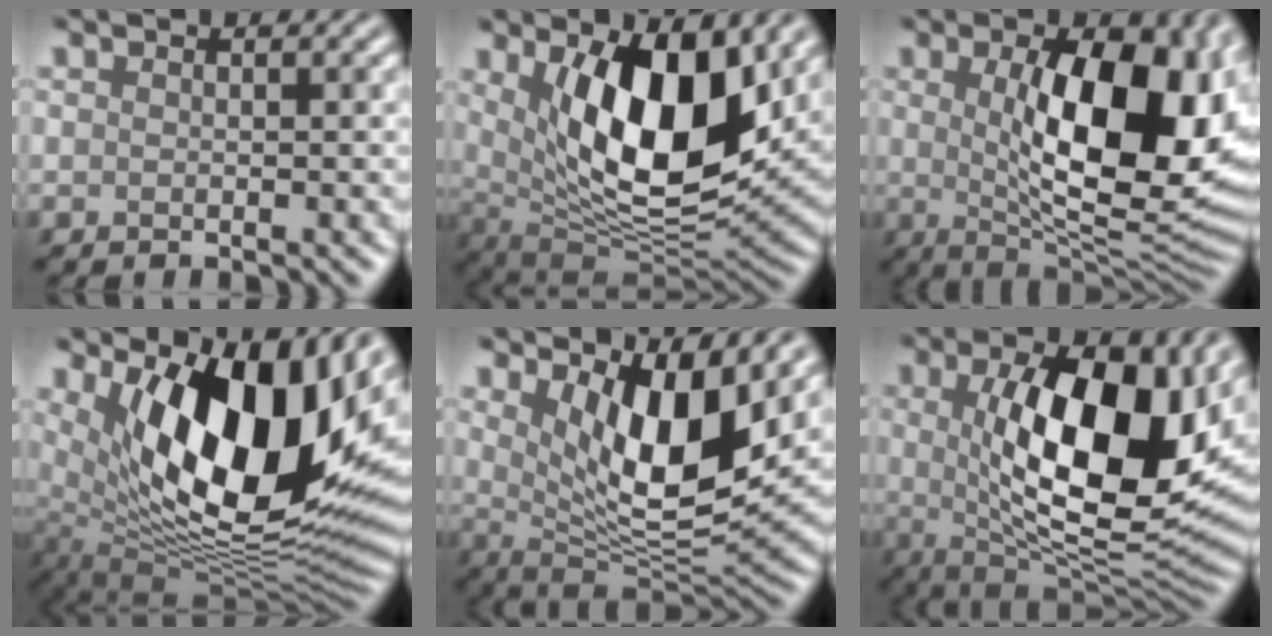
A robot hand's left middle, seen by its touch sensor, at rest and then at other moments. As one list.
[{"total": 11.3, "force": [3.2, 4.8, 9.8], "torque": [-0.153, -0.022, 0.059]}, {"total": 13.9, "force": [1.7, 6.0, 12.5], "torque": [-0.164, -0.006, 0.033]}, {"total": 15.5, "force": [4.9, 6.9, 13.0], "torque": [-0.184, -0.020, 0.080]}, {"total": 9.0, "force": [3.2, 3.2, 7.8], "torque": [-0.131, -0.028, 0.058]}, {"total": 15.3, "force": [2.2, 6.8, 13.6], "torque": [-0.202, -0.009, 0.035]}]